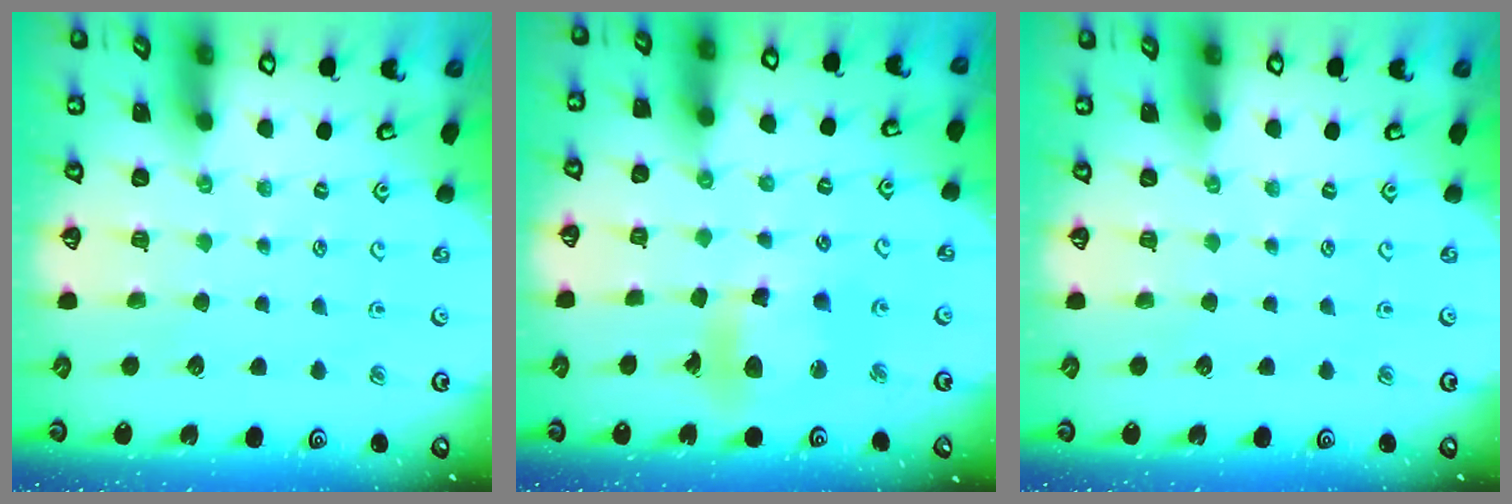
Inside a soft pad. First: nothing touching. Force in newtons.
{"total": 12.3, "press": 12.2, "slide": 1.7}
{"total": 0.0}